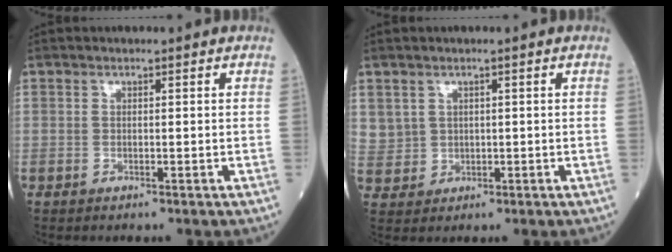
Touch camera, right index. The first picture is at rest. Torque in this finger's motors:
{"motor_torque": [0.45, -0.47, 0.10, 0.08]}